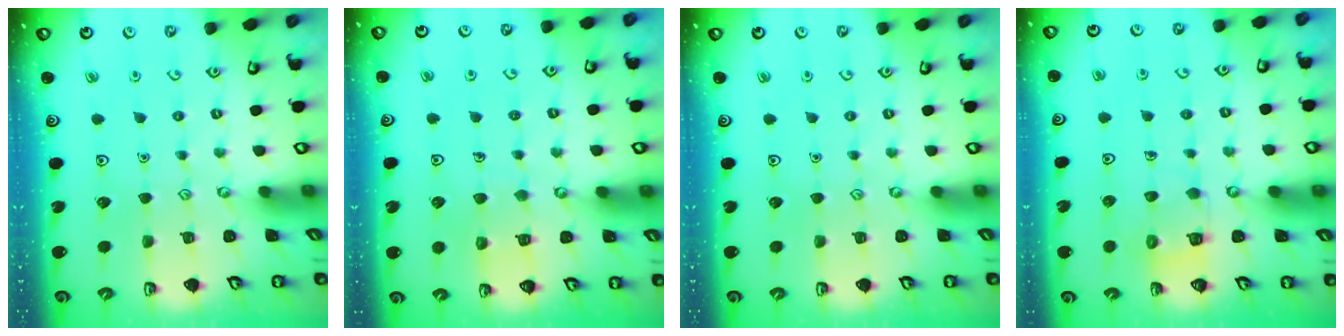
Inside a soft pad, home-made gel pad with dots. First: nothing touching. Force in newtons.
{"total": 5.6, "press": 5.6, "slide": 0.4}
{"total": 0.0}
{"total": 6.3, "press": 6.3, "slide": 0.5}